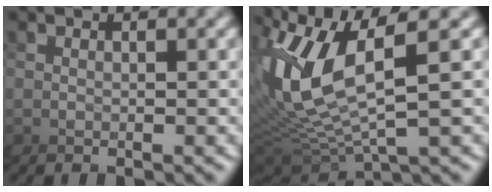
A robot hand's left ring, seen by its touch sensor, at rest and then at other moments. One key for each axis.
{"total": 4.2, "fx": 1.4, "fy": 2.3, "fz": 3.2, "tx": -0.130, "ty": 0.012, "tz": 0.014}